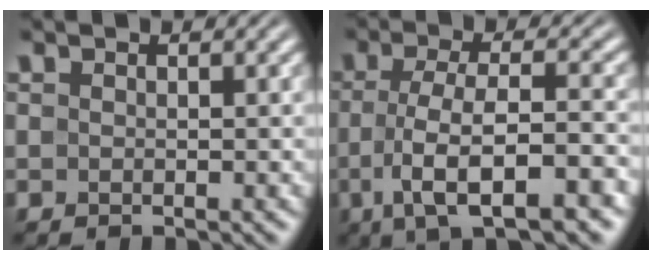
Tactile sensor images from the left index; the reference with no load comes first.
{"total": 7.9, "force": [-3.0, 2.1, 7.0], "torque": [-0.126, -0.001, -0.055]}